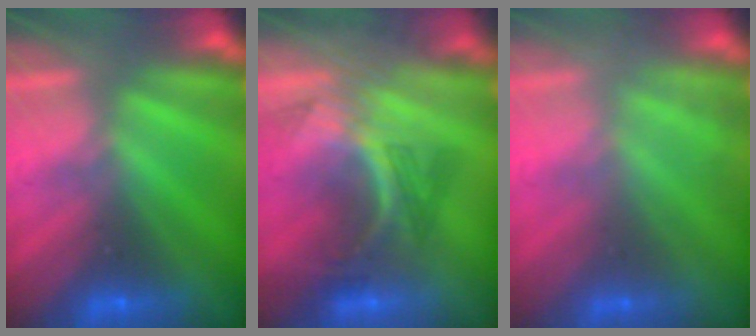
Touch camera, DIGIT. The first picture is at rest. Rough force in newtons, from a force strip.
{"total": 3.0}
{"total": 2.7}